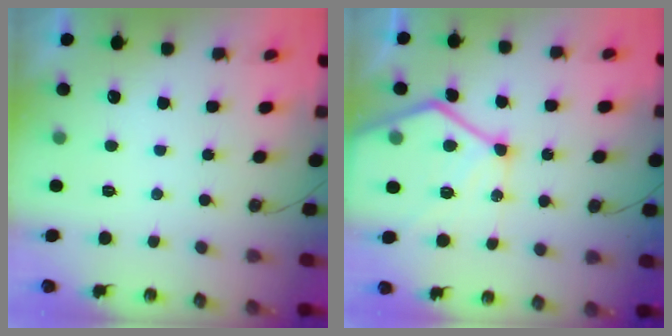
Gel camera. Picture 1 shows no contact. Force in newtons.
{"total": 19.5, "press": 19.4, "slide": 1.8}